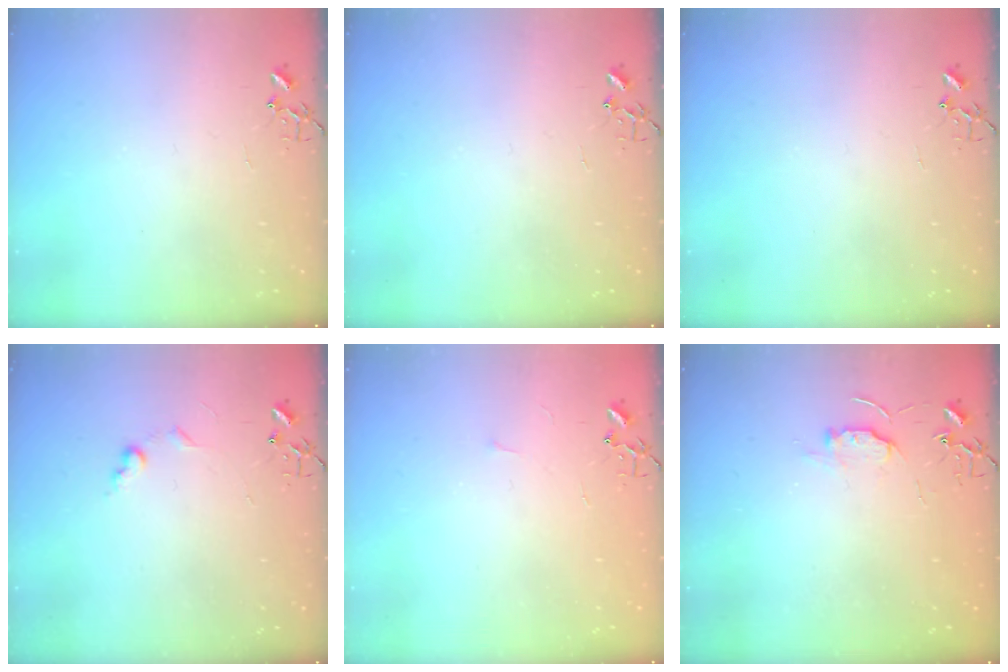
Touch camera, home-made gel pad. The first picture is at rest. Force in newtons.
{"total": 0.0}
{"total": 0.0}
{"total": 6.1, "press": 6.1, "slide": 0.8}
{"total": 2.7, "press": 2.6, "slide": 0.4}
{"total": 6.8, "press": 6.7, "slide": 0.7}